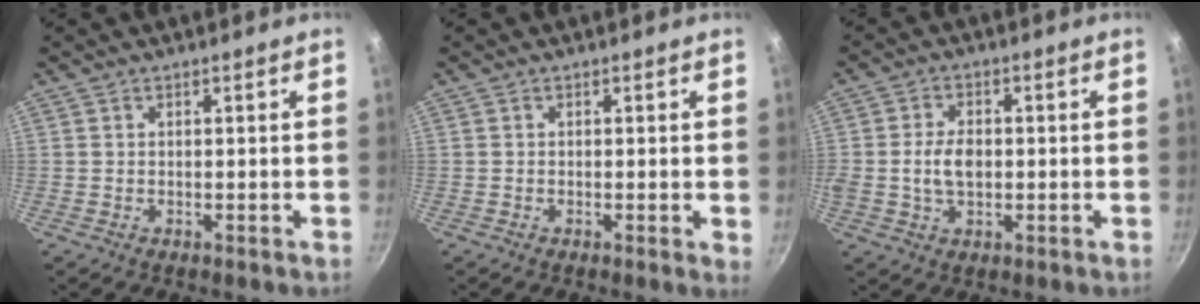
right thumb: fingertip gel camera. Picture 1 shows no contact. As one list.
[{"total": 1.0, "force": [0.0, 0.2, 1.0], "torque": [-0.013, -0.003, -0.005]}, {"total": 6.0, "force": [-0.4, 3.8, 4.5], "torque": [-0.074, 0.009, -0.009]}]